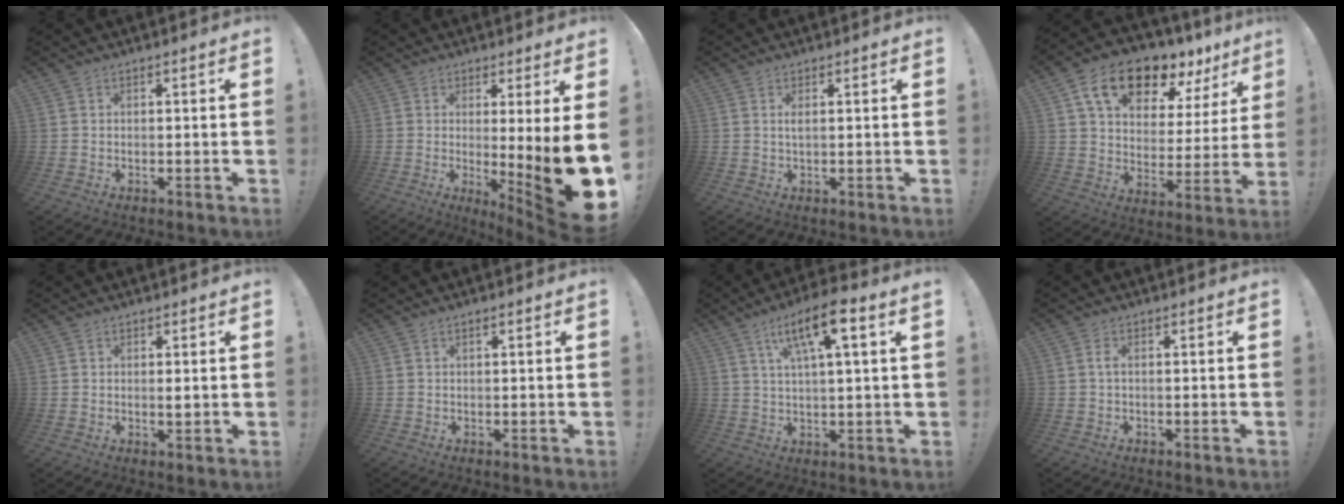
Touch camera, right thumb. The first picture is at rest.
{"total": 12.6, "force": [-0.5, -0.9, 12.6], "torque": [-0.170, -0.047, -0.004]}
{"total": 1.4, "force": [0.4, 0.2, 1.4], "torque": [-0.028, 0.001, 0.006]}
{"total": 16.6, "force": [11.2, 8.4, 8.9], "torque": [-0.145, -0.071, 0.198]}
{"total": 1.8, "force": [0.8, 1.4, 0.8], "torque": [0.001, -0.008, 0.011]}
{"total": 0.9, "force": [0.4, -0.1, 0.8], "torque": [-0.019, 0.002, 0.007]}
{"total": 11.1, "force": [5.1, 1.9, 9.7], "torque": [-0.160, -0.014, 0.078]}
{"total": 1.2, "force": [0.1, 0.4, 1.1], "torque": [-0.030, 0.007, 0.002]}